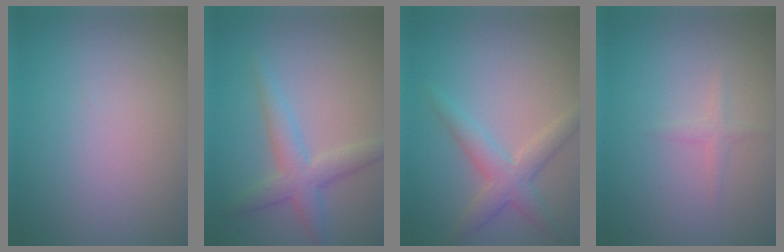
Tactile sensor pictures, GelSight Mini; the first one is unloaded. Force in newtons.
{"total": 3.3, "press": 3.3, "slide": 0.1}
{"total": 3.1, "press": 3.1, "slide": 0.1}
{"total": 0.9, "press": 0.9, "slide": 0.0}